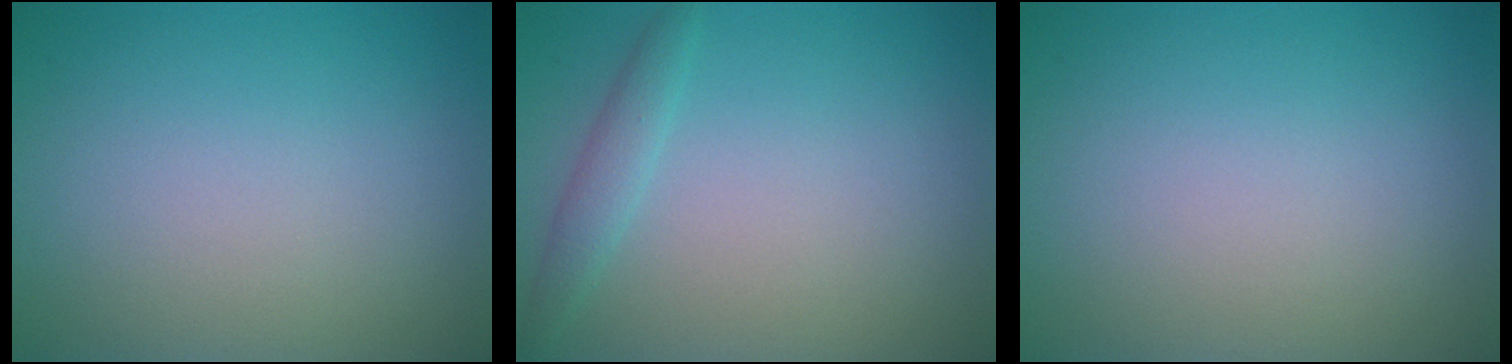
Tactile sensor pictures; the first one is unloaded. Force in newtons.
{"total": 1.6, "press": 1.6, "slide": 0.1}
{"total": 0.0}